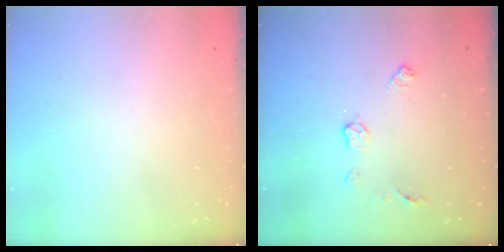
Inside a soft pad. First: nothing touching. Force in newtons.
{"total": 6.3, "press": 6.3, "slide": 0.3}